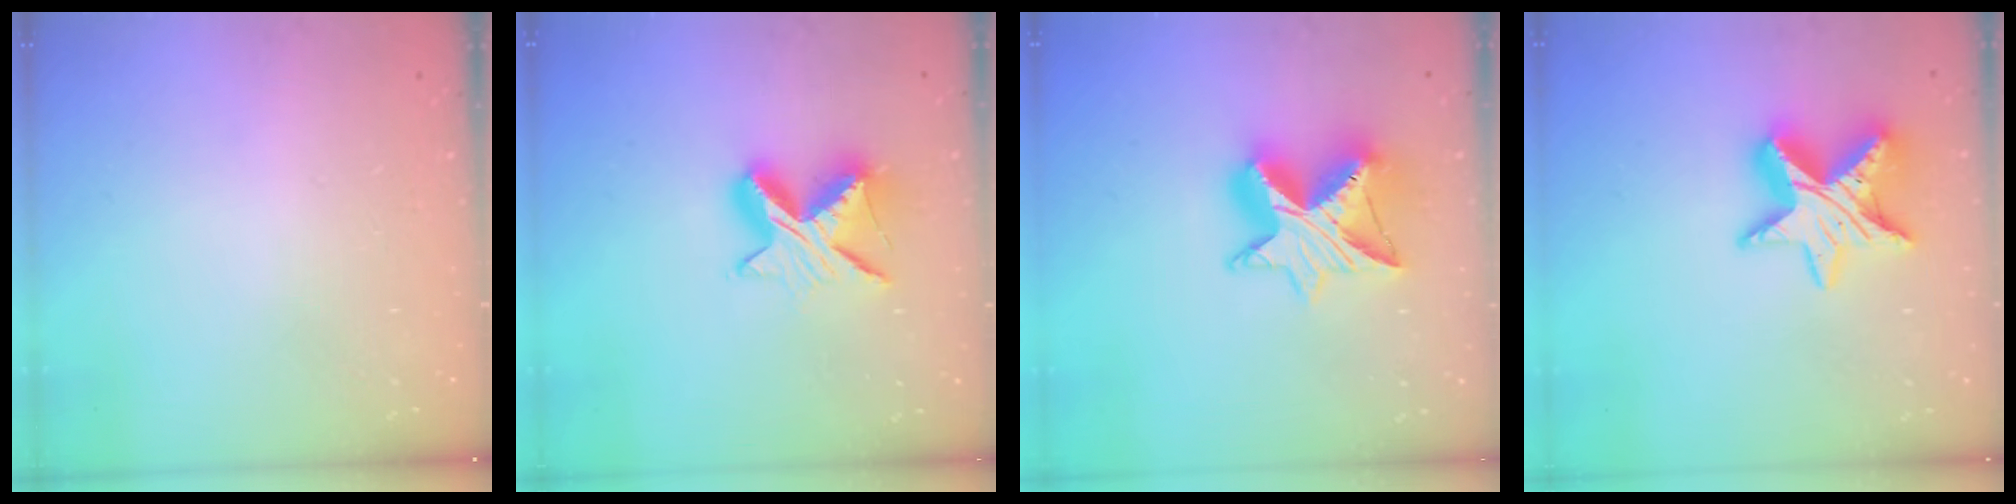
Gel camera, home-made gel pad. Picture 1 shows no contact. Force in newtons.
{"total": 10.4, "press": 10.4, "slide": 0.9}
{"total": 13.7, "press": 13.7, "slide": 1.1}
{"total": 13.7, "press": 13.7, "slide": 0.9}